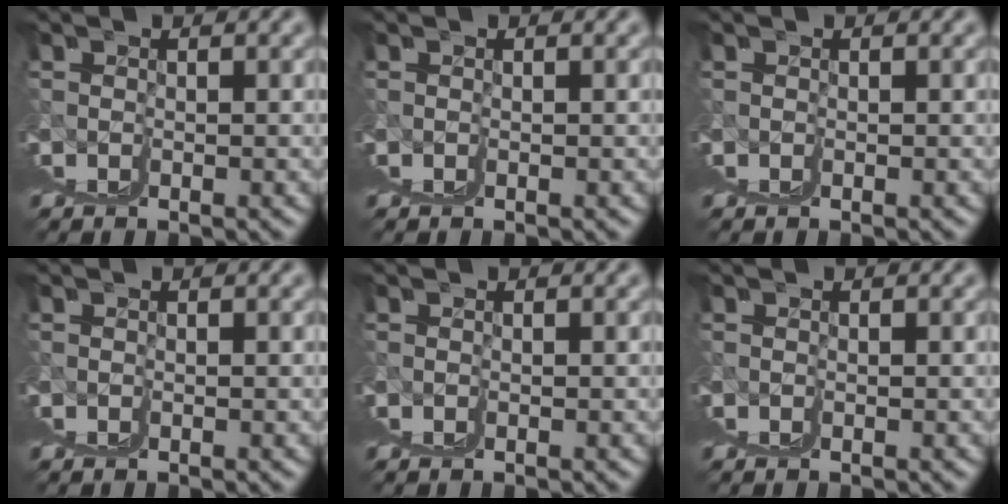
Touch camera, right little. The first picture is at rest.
{"total": 0.0}
{"total": 0.0}
{"total": 0.0}
{"total": 0.0}
{"total": 0.0}